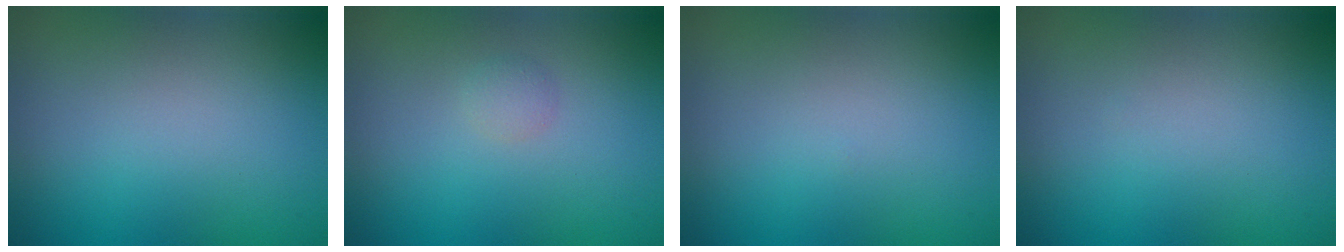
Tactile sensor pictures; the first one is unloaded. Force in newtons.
{"total": 0.9, "press": 0.9, "slide": 0.0}
{"total": 0.0}
{"total": 0.0}